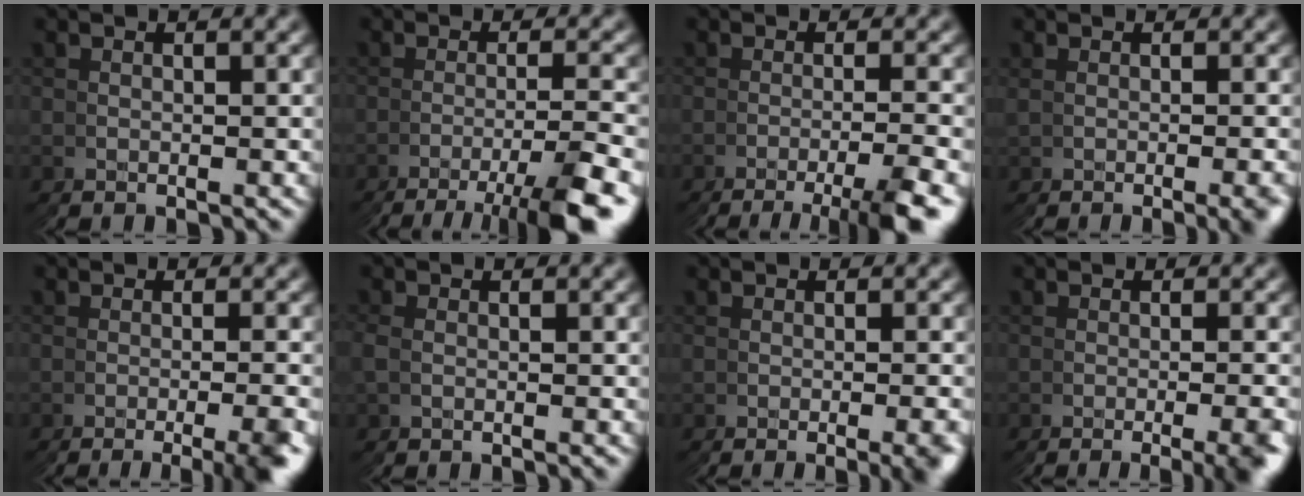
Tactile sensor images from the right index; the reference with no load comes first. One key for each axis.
{"total": 6.6, "fx": -4.5, "fy": -1.6, "fz": 4.6, "tx": -0.061, "ty": 0.009, "tz": -0.077}
{"total": 4.7, "fx": -3.1, "fy": -1.9, "fz": 2.9, "tx": -0.032, "ty": 0.014, "tz": -0.058}
{"total": 1.5, "fx": 0.2, "fy": -1.3, "fz": 0.9, "tx": -0.007, "ty": 0.012, "tz": 0.001}
{"total": 3.1, "fx": -1.6, "fy": -1.5, "fz": 2.1, "tx": -0.024, "ty": 0.014, "tz": -0.035}
{"total": 0.7, "fx": -0.1, "fy": -0.6, "fz": -0.4, "tx": -0.006, "ty": -0.001, "tz": -0.002}
{"total": 1.7, "fx": -0.4, "fy": -1.3, "fz": 1.1, "tx": -0.012, "ty": 0.009, "tz": -0.010}
{"total": 2.5, "fx": -1.1, "fy": -1.4, "fz": 1.7, "tx": -0.019, "ty": 0.015, "tz": -0.025}